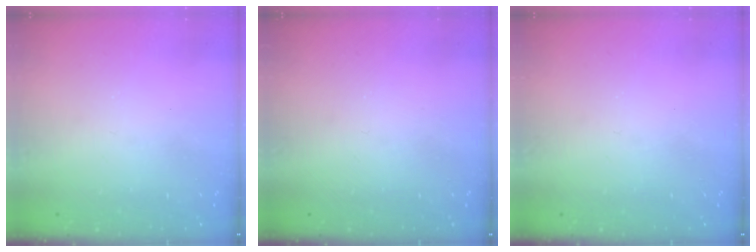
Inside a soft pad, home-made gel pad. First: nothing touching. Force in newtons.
{"total": 0.0}
{"total": 0.6, "press": 0.3, "slide": 0.5}